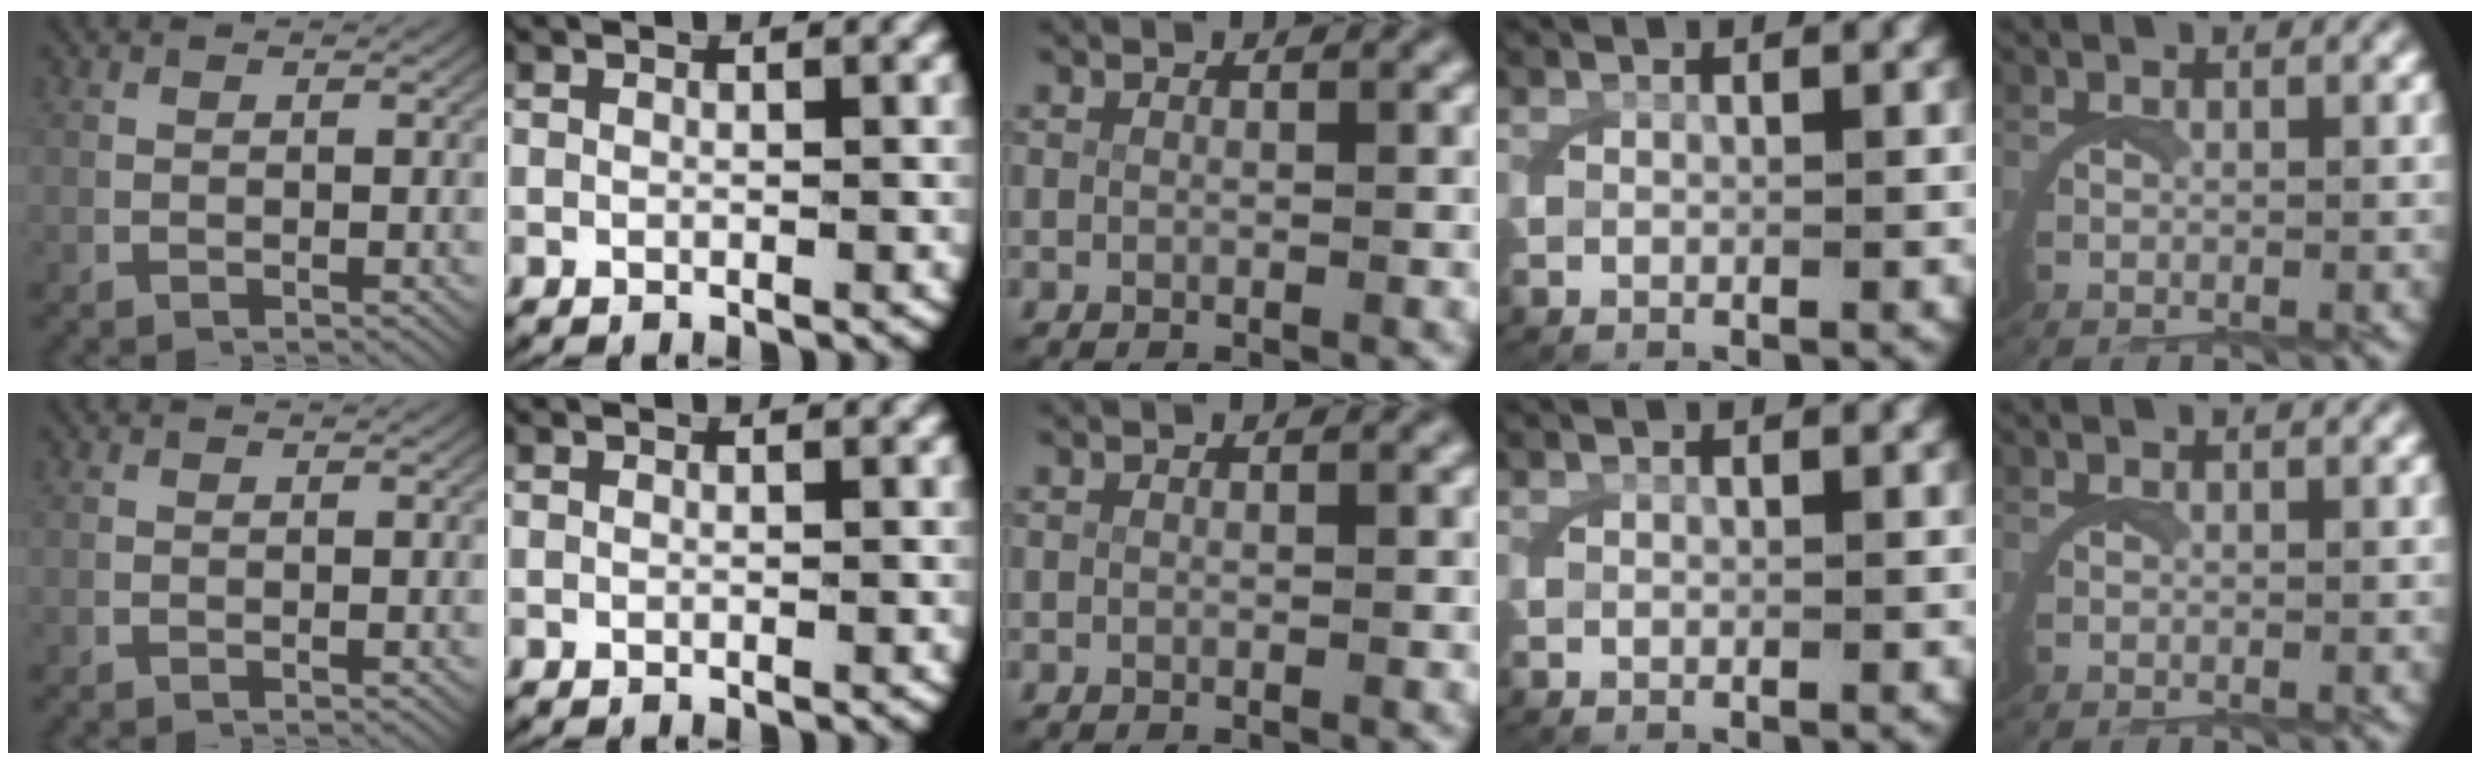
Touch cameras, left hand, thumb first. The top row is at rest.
{}